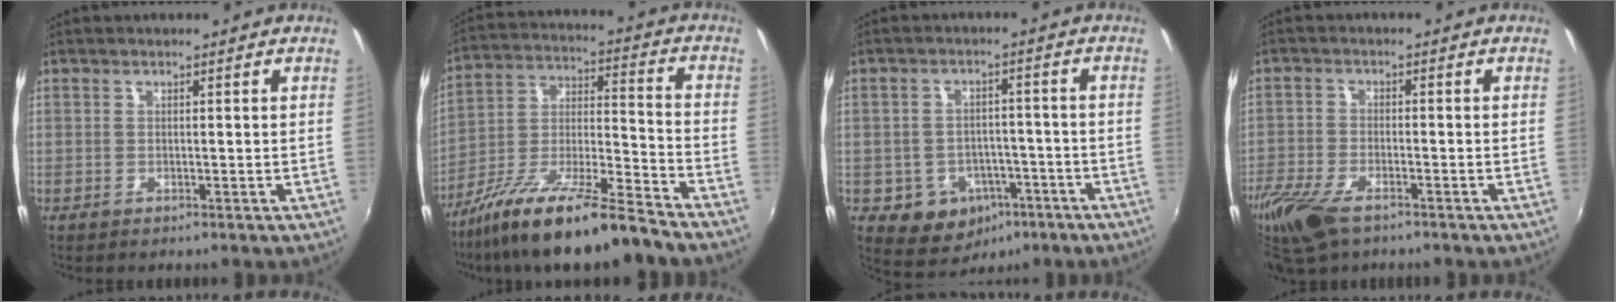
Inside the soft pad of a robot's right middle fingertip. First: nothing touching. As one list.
[{"total": 18.7, "force": [-14.2, 2.3, 11.9], "torque": [-0.215, -0.016, -0.250]}, {"total": 9.7, "force": [-4.8, 7.6, 3.5], "torque": [-0.082, 0.016, -0.045]}, {"total": 11.6, "force": [-7.9, 4.8, 7.1], "torque": [-0.180, -0.040, -0.153]}]